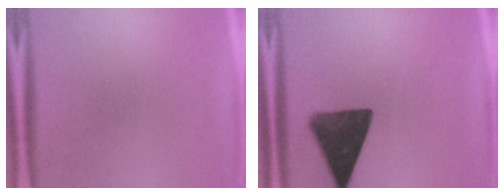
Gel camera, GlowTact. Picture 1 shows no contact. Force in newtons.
{"total": 13.4}